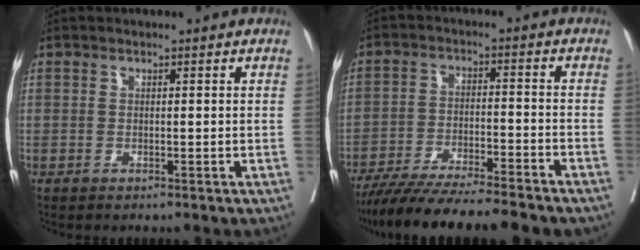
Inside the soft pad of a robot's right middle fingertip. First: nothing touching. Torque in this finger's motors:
{"motor_torque": [1.07, -1.07, 0.30, 0.08]}